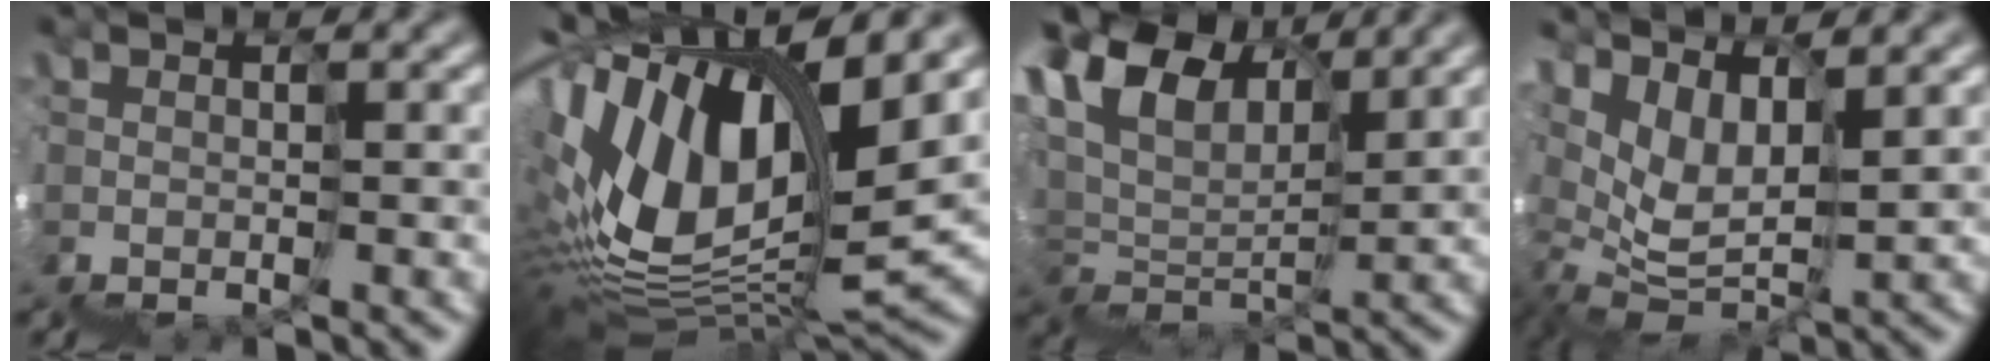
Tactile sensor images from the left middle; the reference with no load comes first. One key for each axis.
{"total": 10.4, "fx": 5.6, "fy": 3.8, "fz": 7.9, "tx": -0.170, "ty": 0.050, "tz": 0.083}
{"total": 6.5, "fx": 6.4, "fy": 1.4, "fz": 0.1, "tx": -0.028, "ty": 0.052, "tz": 0.102}
{"total": 4.2, "fx": 4.1, "fy": -0.8, "fz": -0.8, "tx": 0.008, "ty": 0.031, "tz": 0.069}